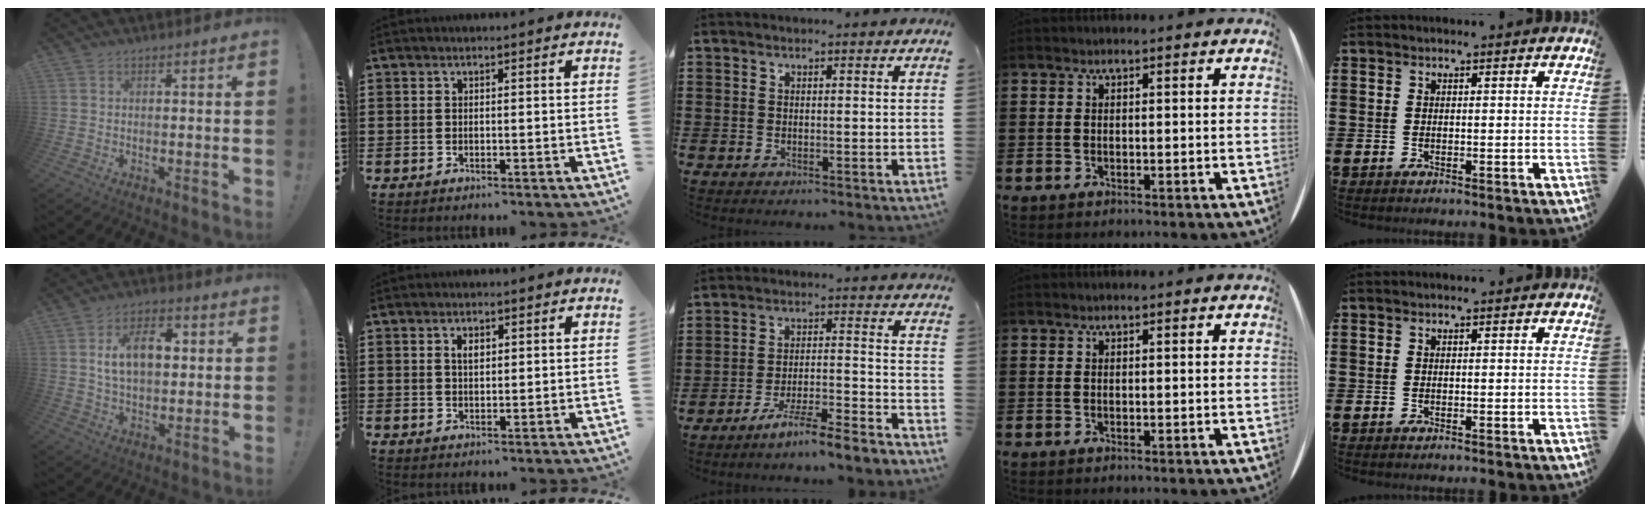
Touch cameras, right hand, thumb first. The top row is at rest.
{"thumb": {"total": 12.0, "force": [2.5, 7.4, 9.1], "torque": [-0.141, 0.012, 0.046]}, "index": {"total": 1.8, "force": [0.6, 0.9, 1.4], "torque": [-0.030, 0.004, 0.009]}, "middle": {"total": 6.5, "force": [-6.0, -0.5, 2.7], "torque": [-0.055, -0.010, -0.114]}}